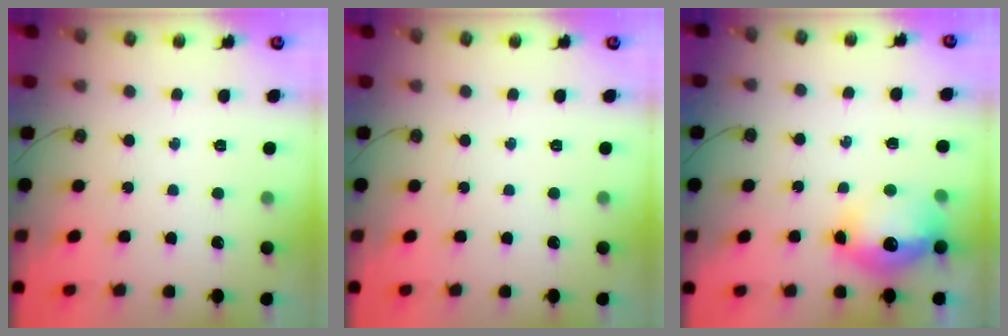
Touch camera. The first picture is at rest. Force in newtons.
{"total": 0.0}
{"total": 14.2, "press": 14.1, "slide": 1.6}